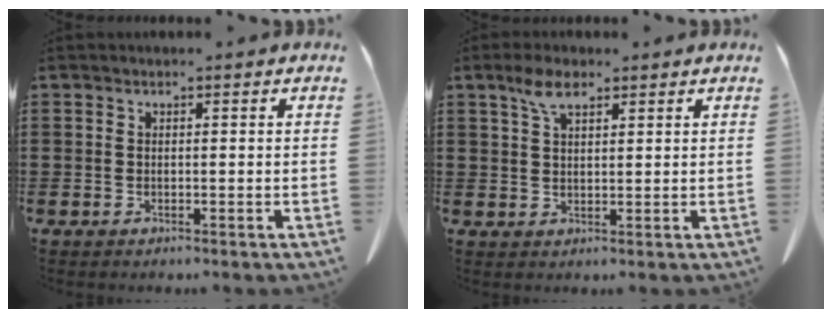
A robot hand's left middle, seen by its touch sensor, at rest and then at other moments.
{"total": 4.3, "force": [2.6, 1.6, 3.0], "torque": [-0.067, 0.005, 0.048]}